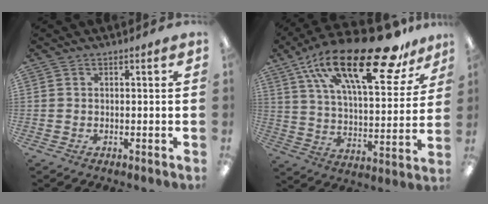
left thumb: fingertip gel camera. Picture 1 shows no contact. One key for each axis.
{"total": 28.7, "fx": 18.1, "fy": 10.0, "fz": 19.8, "tx": -0.324, "ty": -0.098, "tz": 0.300}